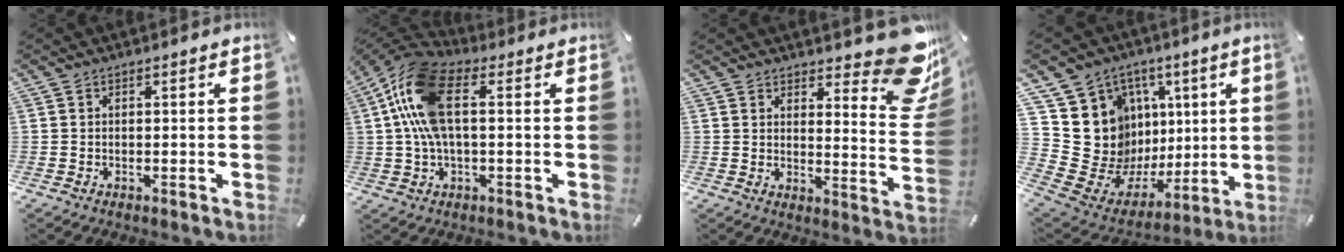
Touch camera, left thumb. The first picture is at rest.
{"total": 15.3, "force": [2.5, 7.8, 12.9], "torque": [-0.276, -0.004, 0.044]}
{"total": 14.2, "force": [9.9, 5.6, 8.5], "torque": [-0.093, -0.084, 0.170]}
{"total": 19.9, "force": [3.5, 18.0, 7.7], "torque": [-0.134, -0.064, 0.107]}